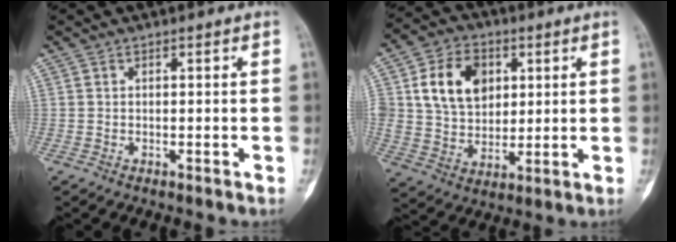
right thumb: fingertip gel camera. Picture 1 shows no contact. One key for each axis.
{"total": 13.8, "fx": 4.0, "fy": 10.2, "fz": 8.4, "tx": -0.109, "ty": -0.007, "tz": 0.074}